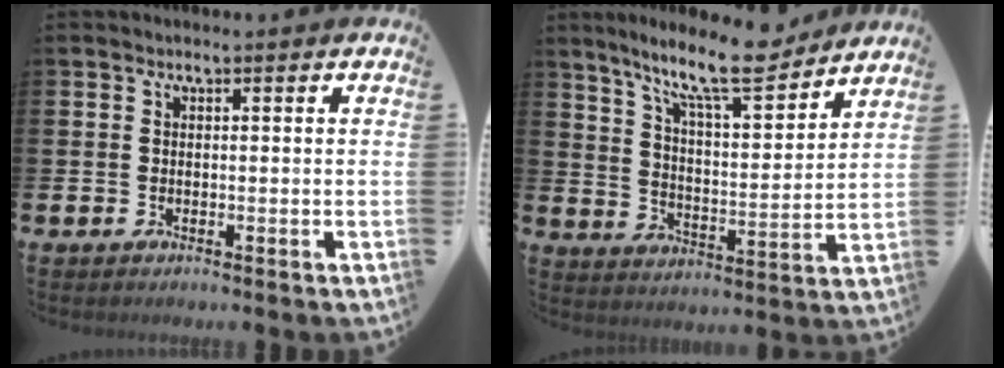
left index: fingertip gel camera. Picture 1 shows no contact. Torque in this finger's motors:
{"motor_torque": [1.23, -0.90, 0.67, 0.21]}